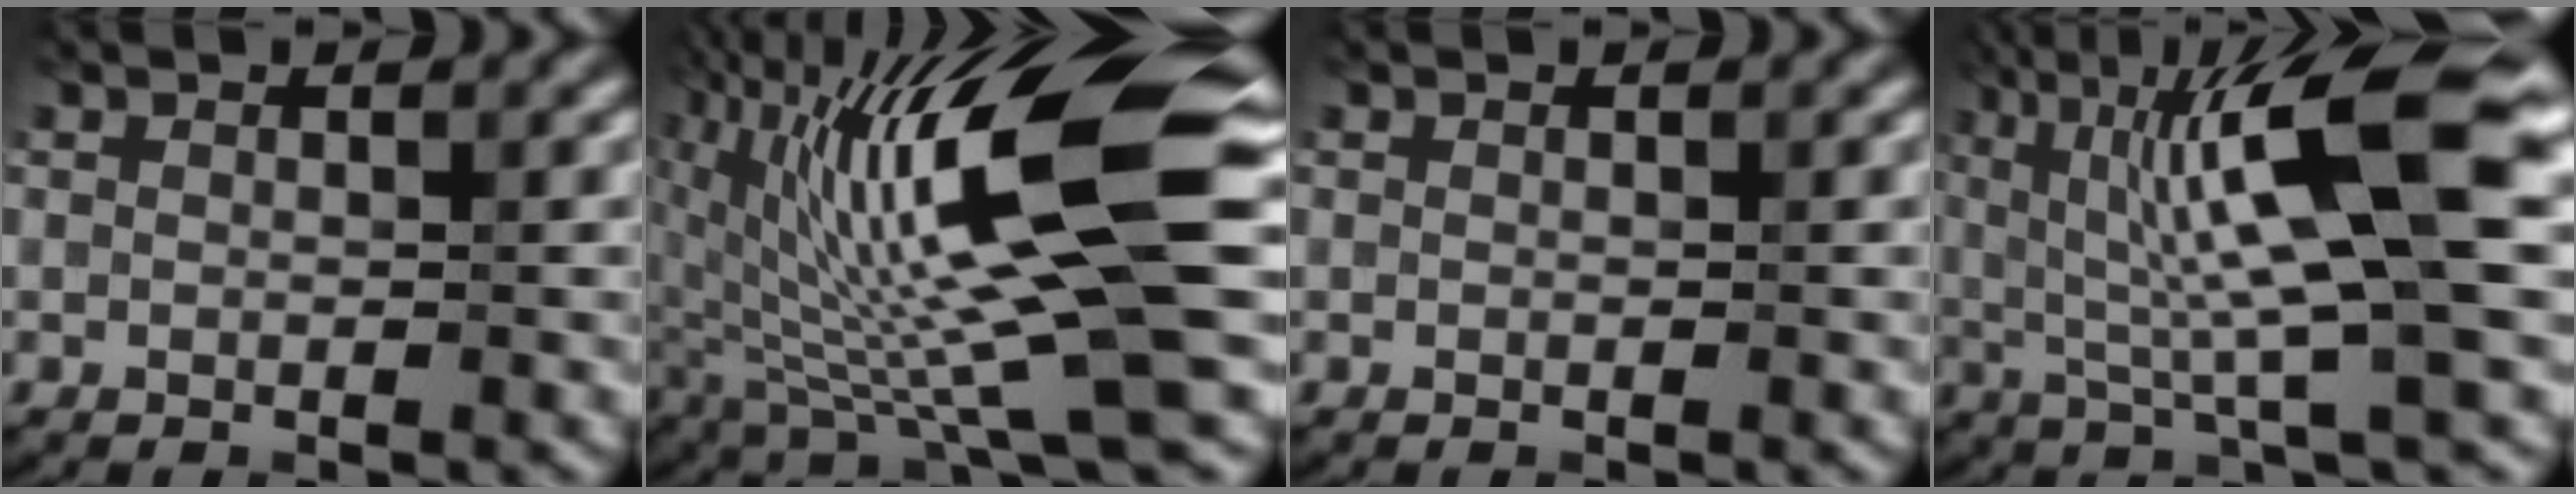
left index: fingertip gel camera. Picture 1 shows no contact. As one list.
[{"total": 16.5, "force": [2.6, 3.4, 16.0], "torque": [-0.266, 0.004, 0.048]}, {"total": 0.0}, {"total": 12.8, "force": [2.7, 2.3, 12.3], "torque": [-0.197, 0.011, 0.046]}]